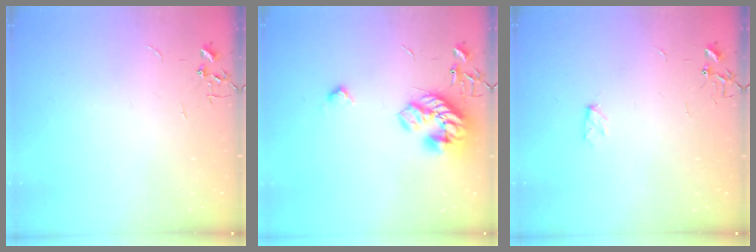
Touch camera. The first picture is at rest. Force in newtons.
{"total": 16.7, "press": 16.7, "slide": 0.6}
{"total": 3.8, "press": 3.8, "slide": 0.7}